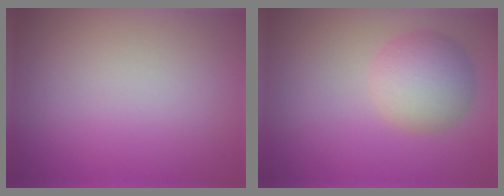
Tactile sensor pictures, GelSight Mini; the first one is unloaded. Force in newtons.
{"total": 4.6, "press": 4.6, "slide": 0.1}